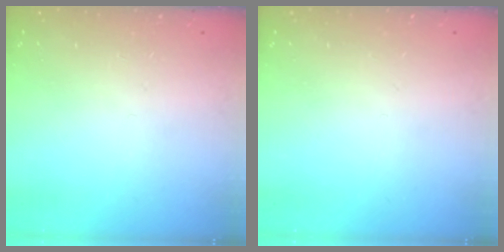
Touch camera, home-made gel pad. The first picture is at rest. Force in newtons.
{"total": 0.0}